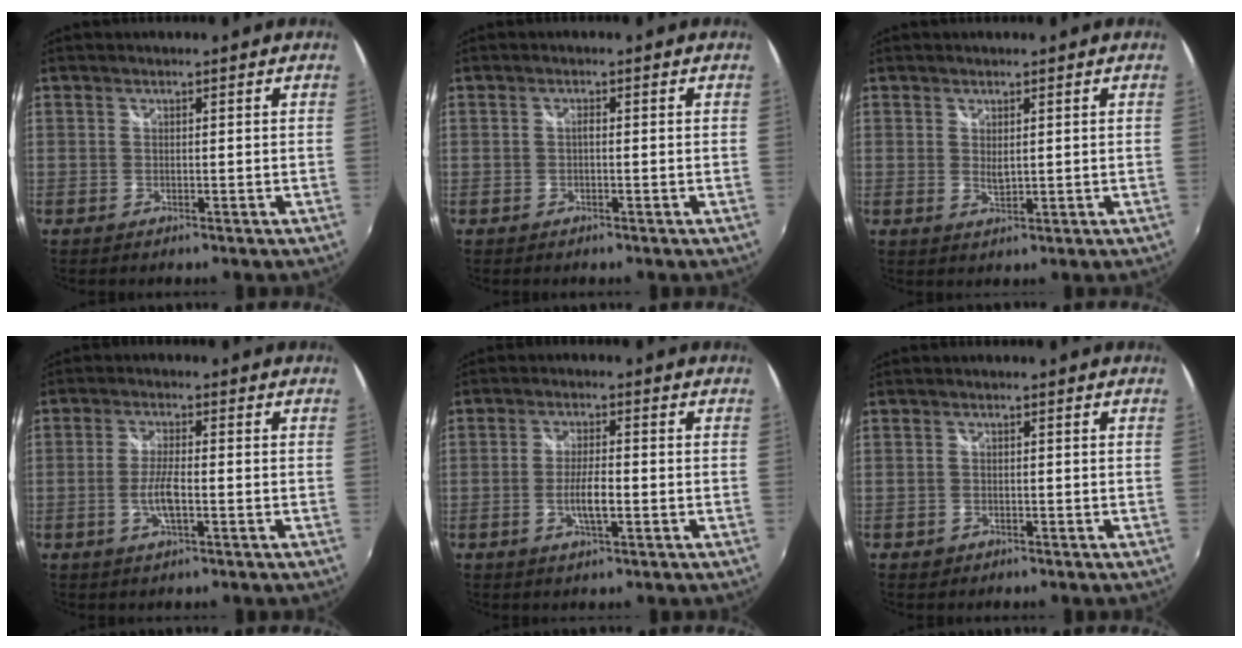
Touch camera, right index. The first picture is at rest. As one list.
[{"total": 0.7, "force": [-0.2, 0.3, 0.7], "torque": [-0.013, 0.003, -0.006]}, {"total": 1.9, "force": [0.5, 1.0, 1.5], "torque": [-0.025, -0.004, 0.009]}, {"total": 4.9, "force": [-1.5, 0.9, 4.5], "torque": [-0.094, -0.003, -0.029]}, {"total": 4.8, "force": [-1.5, 1.0, 4.4], "torque": [-0.089, -0.002, -0.026]}, {"total": 1.7, "force": [-0.9, 1.4, 0.5], "torque": [-0.013, -0.002, -0.014]}]